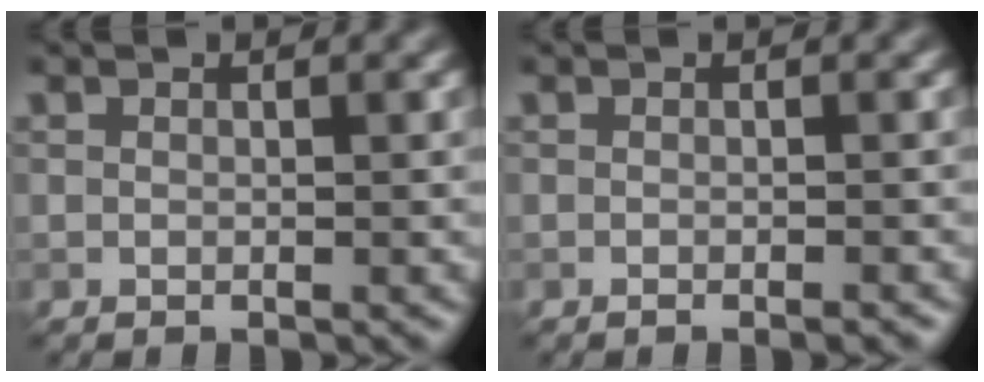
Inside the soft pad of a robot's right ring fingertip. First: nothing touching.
{"total": 0.9, "force": [-0.7, 0.1, 0.7], "torque": [-0.007, -0.002, -0.011]}